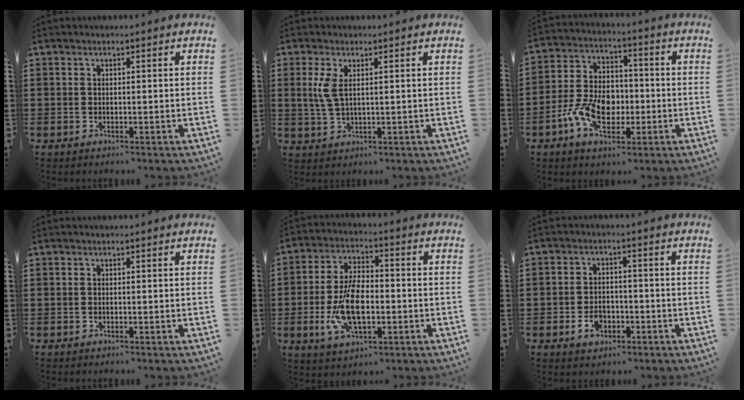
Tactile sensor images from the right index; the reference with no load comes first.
{"total": 3.6, "force": [1.1, 1.3, 3.1], "torque": [-0.081, 0.001, 0.013]}
{"total": 9.5, "force": [-2.5, 6.7, 6.2], "torque": [-0.138, 0.010, -0.048]}
{"total": 0.0}
{"total": 10.0, "force": [-2.0, 4.9, 8.4], "torque": [-0.185, -0.001, -0.037]}
{"total": 3.5, "force": [-1.6, 2.5, 1.8], "torque": [-0.037, 0.003, -0.032]}